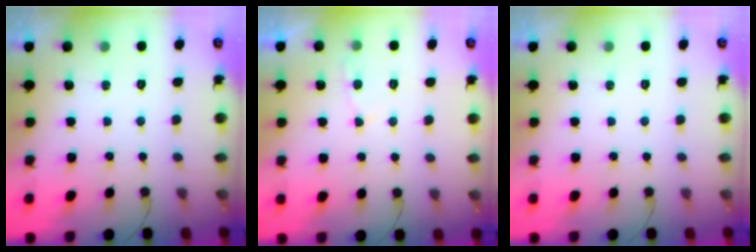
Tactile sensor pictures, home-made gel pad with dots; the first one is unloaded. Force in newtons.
{"total": 3.5, "press": 3.5, "slide": 0.4}
{"total": 0.0}